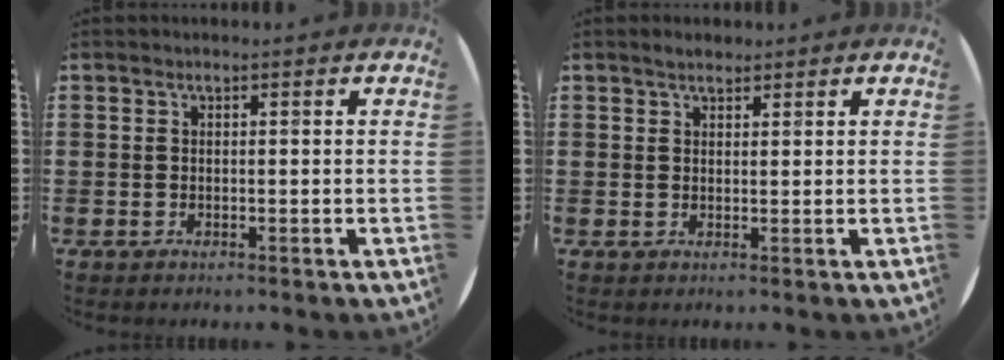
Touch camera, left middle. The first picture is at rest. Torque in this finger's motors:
{"motor_torque": [0.12, -0.10, 0.02, 0.02]}